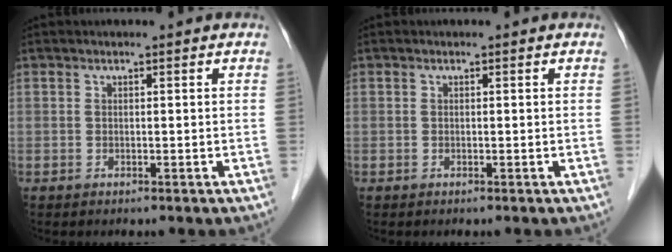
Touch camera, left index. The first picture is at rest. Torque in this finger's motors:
{"motor_torque": [0.01, 0.00, -0.03, 0.00]}